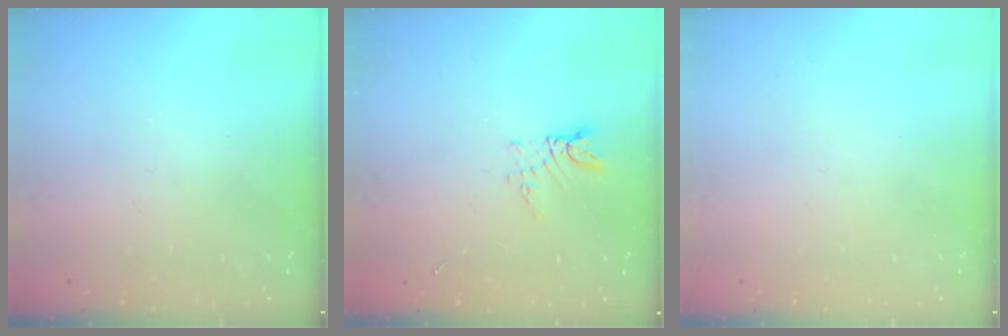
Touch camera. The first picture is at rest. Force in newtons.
{"total": 2.8, "press": 2.8, "slide": 0.3}
{"total": 0.0}